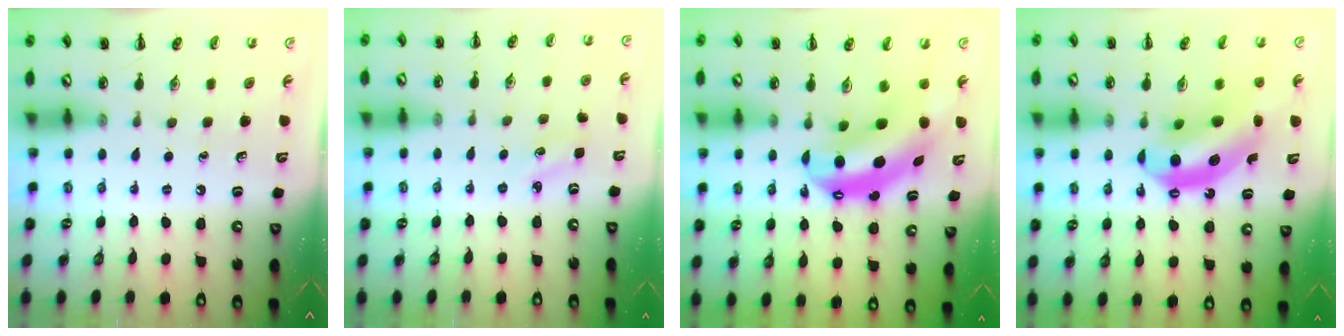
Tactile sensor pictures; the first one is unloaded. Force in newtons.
{"total": 2.7, "press": 2.6, "slide": 0.8}
{"total": 9.4, "press": 9.2, "slide": 2.2}
{"total": 13.4, "press": 12.9, "slide": 3.6}